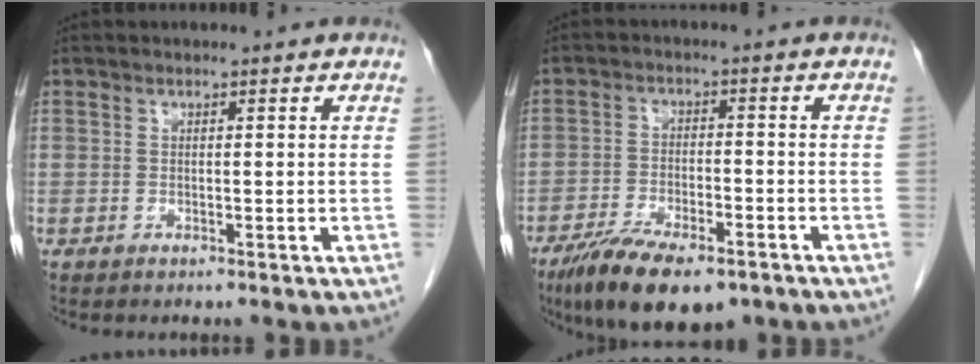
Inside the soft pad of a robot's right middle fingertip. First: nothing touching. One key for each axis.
{"total": 12.2, "fx": -8.6, "fy": 4.1, "fz": 7.7, "tx": -0.125, "ty": -0.013, "tz": -0.139}